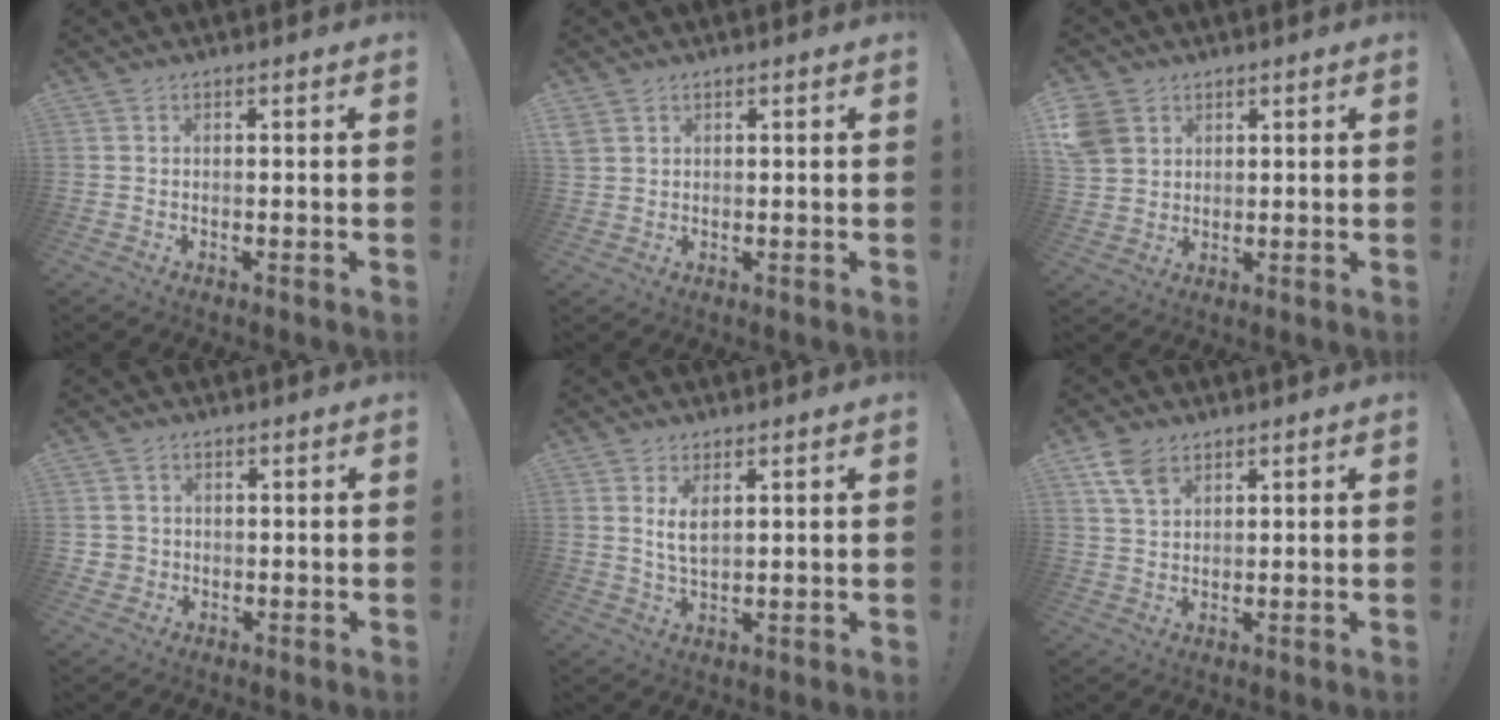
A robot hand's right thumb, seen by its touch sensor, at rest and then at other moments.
{"total": 2.4, "force": [1.6, 1.5, 0.8], "torque": [-0.018, -0.006, 0.033]}
{"total": 6.8, "force": [3.4, 5.5, 2.1], "torque": [-0.046, -0.012, 0.071]}
{"total": 3.3, "force": [0.9, 3.1, 0.5], "torque": [-0.008, 0.000, 0.020]}
{"total": 4.8, "force": [1.8, 2.2, 3.9], "torque": [-0.071, -0.010, 0.029]}
{"total": 6.5, "force": [4.0, 3.8, 3.6], "torque": [-0.069, -0.012, 0.079]}